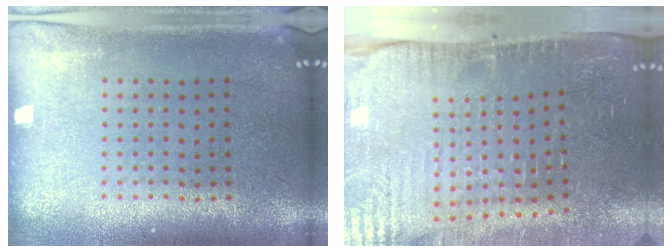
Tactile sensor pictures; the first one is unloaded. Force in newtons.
{"total": 4.8, "press": 4.1, "slide": 2.4}